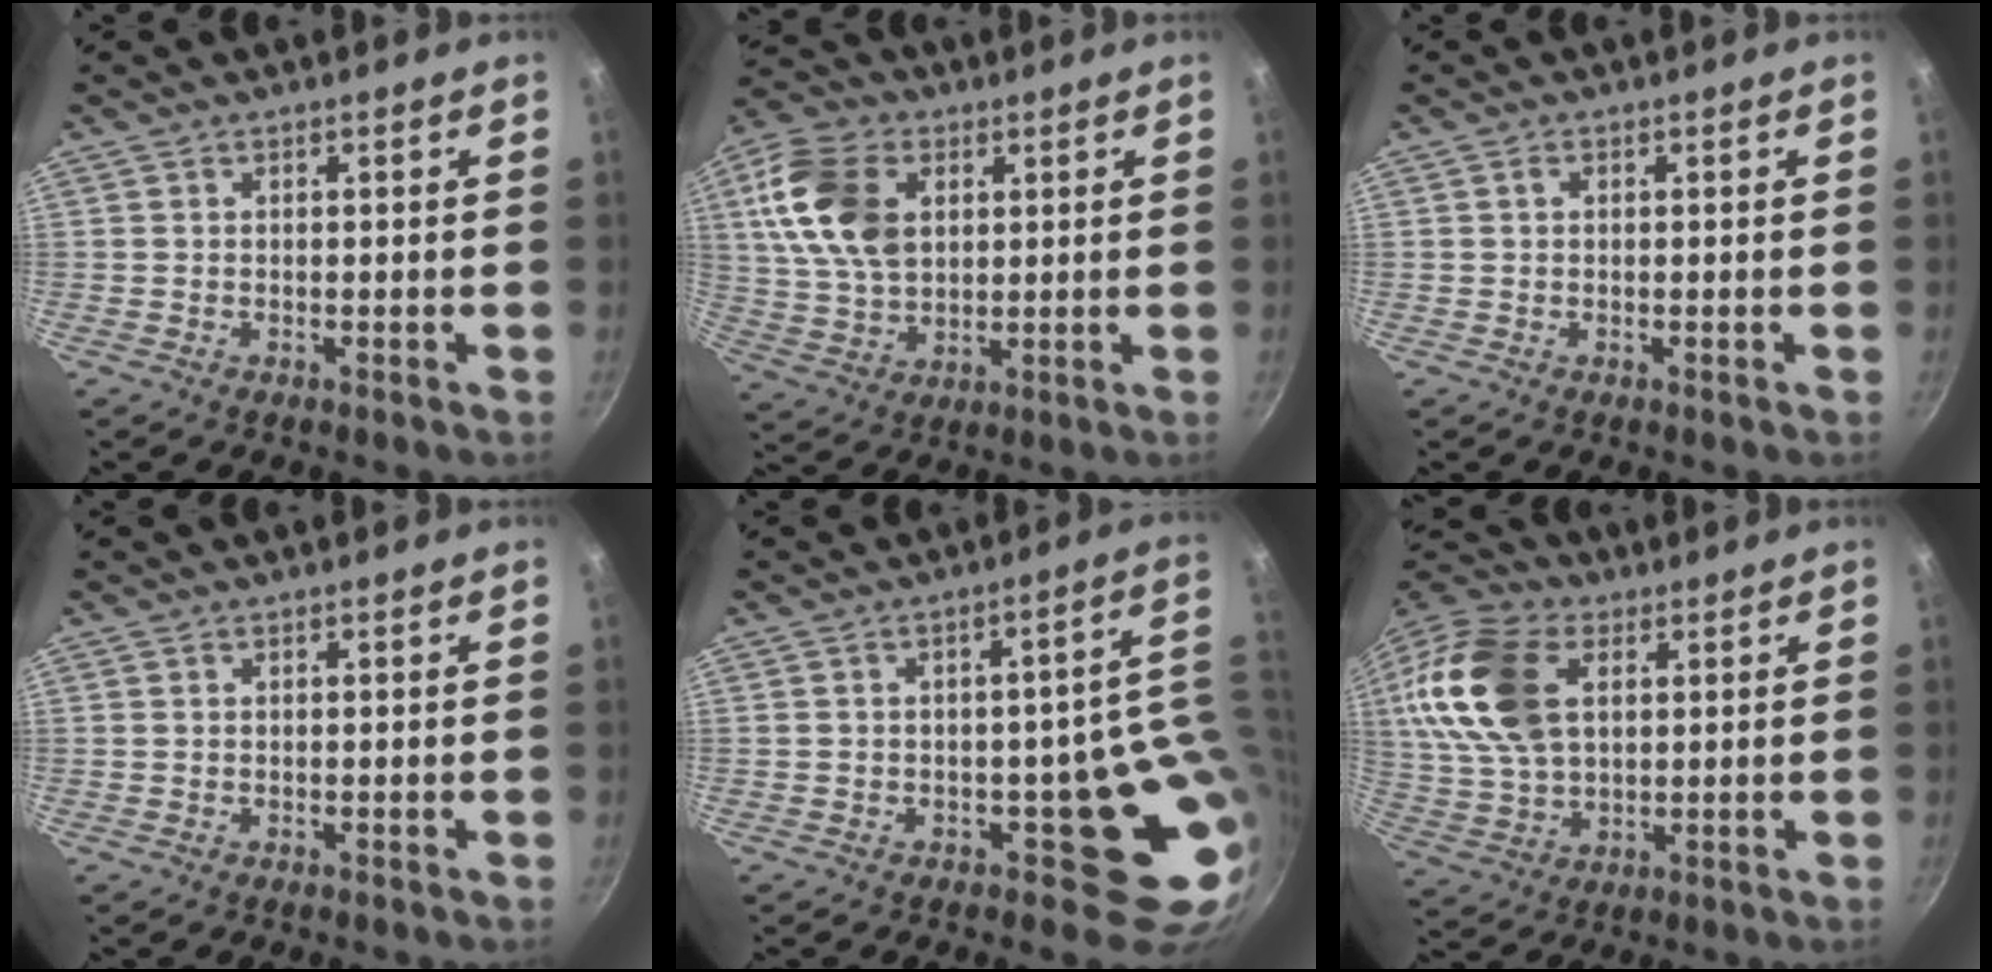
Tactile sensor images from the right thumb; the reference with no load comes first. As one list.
[{"total": 14.9, "force": [3.8, 10.0, 10.3], "torque": [-0.183, -0.004, 0.073]}, {"total": 0.8, "force": [0.2, 0.6, 0.6], "torque": [-0.009, 0.004, 0.004]}, {"total": 0.0}, {"total": 10.2, "force": [0.0, 6.1, 8.2], "torque": [-0.041, 0.007, 0.007]}, {"total": 18.8, "force": [4.9, 12.1, 13.5], "torque": [-0.259, 0.005, 0.092]}]